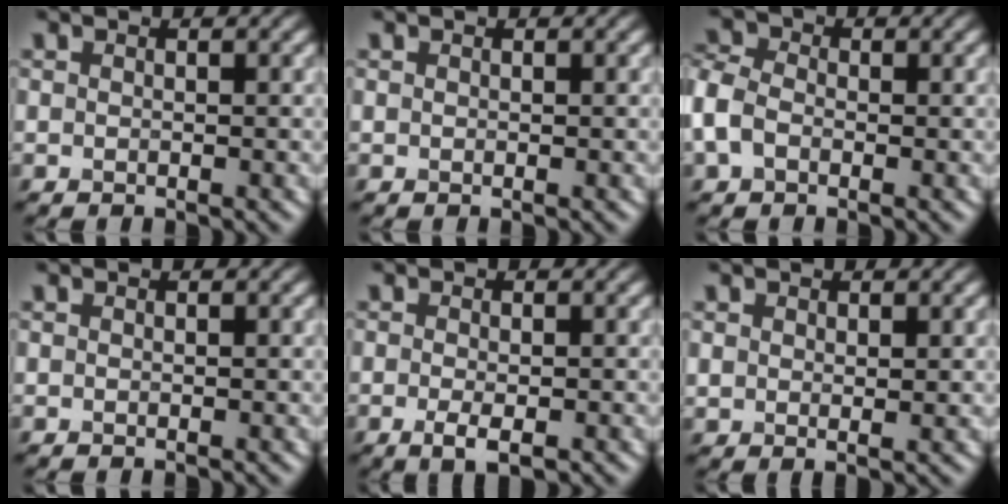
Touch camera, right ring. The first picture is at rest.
{"total": 0.0}
{"total": 3.7, "force": [-0.7, 2.7, 2.4], "torque": [-0.063, 0.008, -0.032]}
{"total": 0.0}
{"total": 2.0, "force": [-0.6, 0.7, 1.8], "torque": [-0.037, -0.008, -0.009]}
{"total": 1.1, "force": [0.7, 0.6, 0.7], "torque": [-0.013, -0.004, 0.018]}